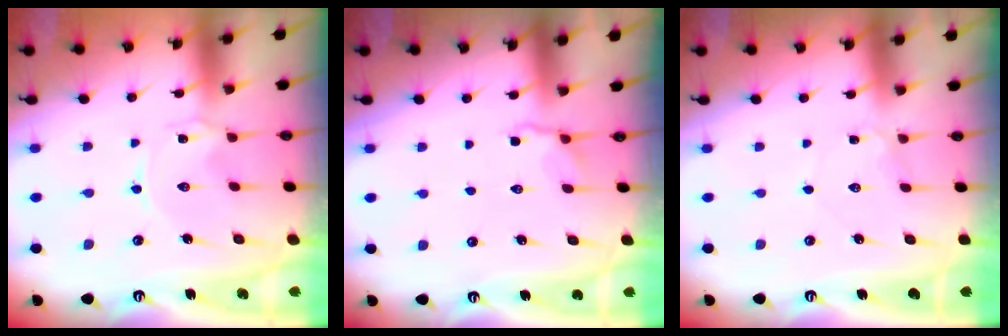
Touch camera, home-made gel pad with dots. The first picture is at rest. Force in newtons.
{"total": 2.5, "press": 1.9, "slide": 1.6}
{"total": 2.7, "press": 2.7, "slide": 0.2}